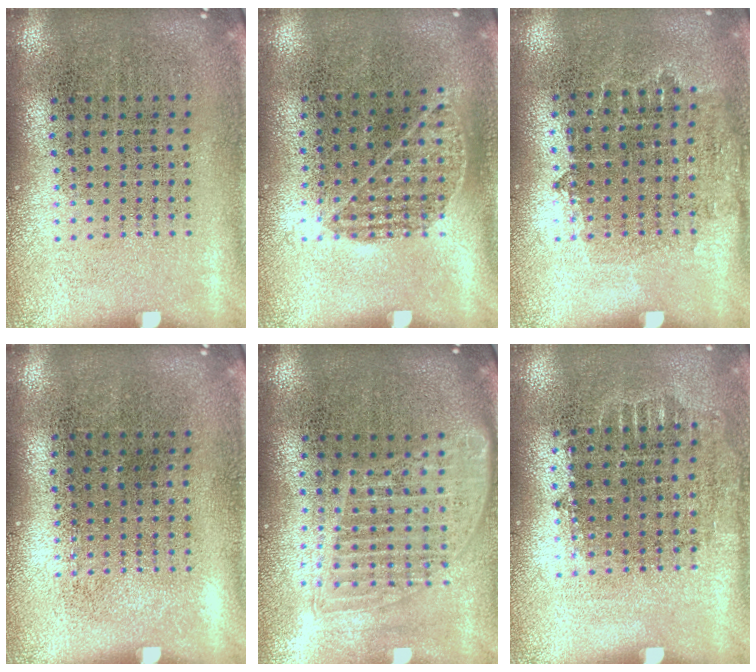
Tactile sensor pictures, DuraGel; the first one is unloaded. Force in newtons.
{"total": 0.8, "press": 0.6, "slide": 0.5}
{"total": 0.8, "press": 0.7, "slide": 0.4}
{"total": 0.0}
{"total": 1.6, "press": 1.4, "slide": 0.7}
{"total": 0.7, "press": 0.7, "slide": 0.2}